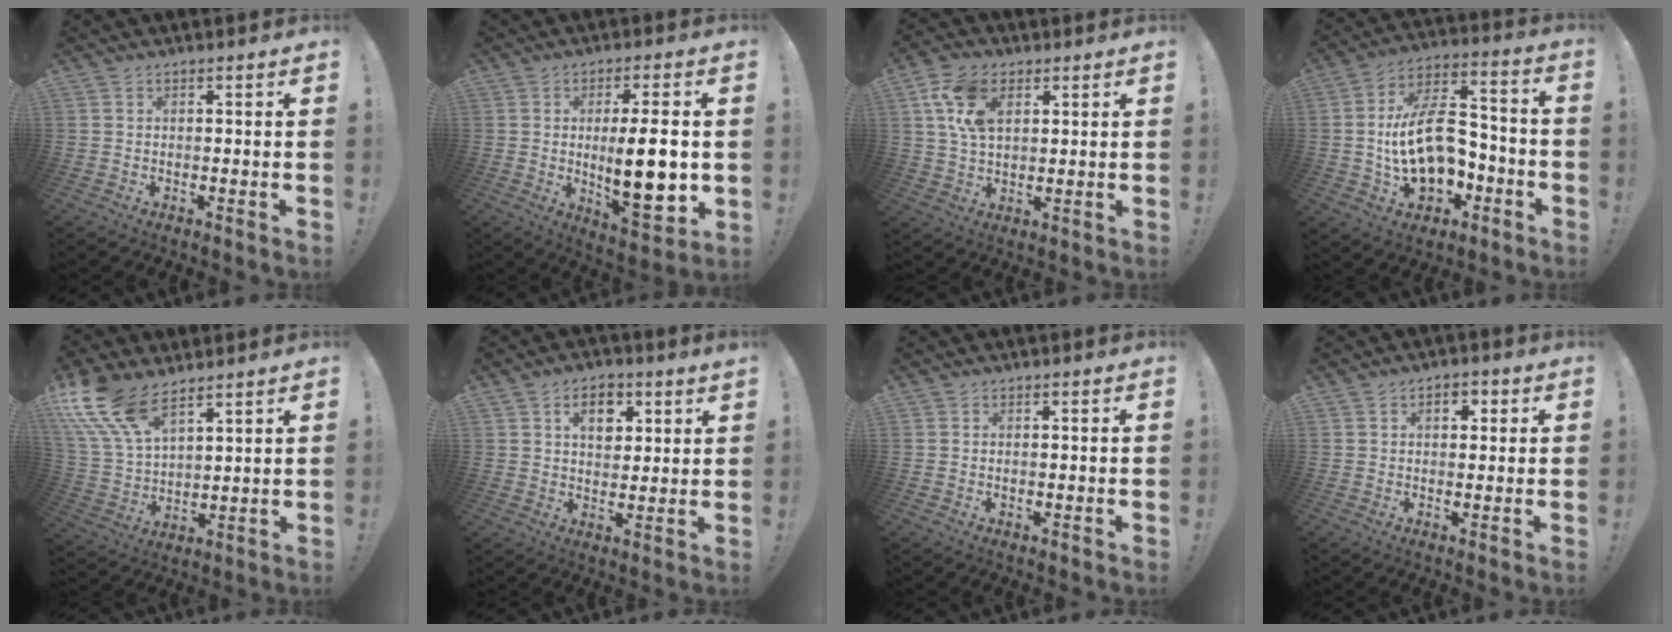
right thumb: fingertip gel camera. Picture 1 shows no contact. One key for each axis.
{"total": 15.2, "fx": -0.2, "fy": 4.2, "fz": 14.6, "tx": -0.227, "ty": -0.015, "tz": -0.003}
{"total": 11.9, "fx": 4.4, "fy": 7.4, "fz": 8.2, "tx": -0.175, "ty": 0.004, "tz": 0.084}
{"total": 18.6, "fx": -2.4, "fy": 12.3, "fz": 13.8, "tx": -0.249, "ty": 0.014, "tz": -0.034}
{"total": 15.1, "fx": 10.6, "fy": 6.5, "fz": 8.5, "tx": -0.183, "ty": -0.057, "tz": 0.199}
{"total": 7.4, "fx": 3.6, "fy": 4.3, "fz": 4.8, "tx": -0.058, "ty": -0.014, "tz": 0.059}
{"total": 0.0}
{"total": 3.3, "fx": 0.7, "fy": 2.2, "fz": 2.4, "tx": -0.018, "ty": -0.002, "tz": 0.004}